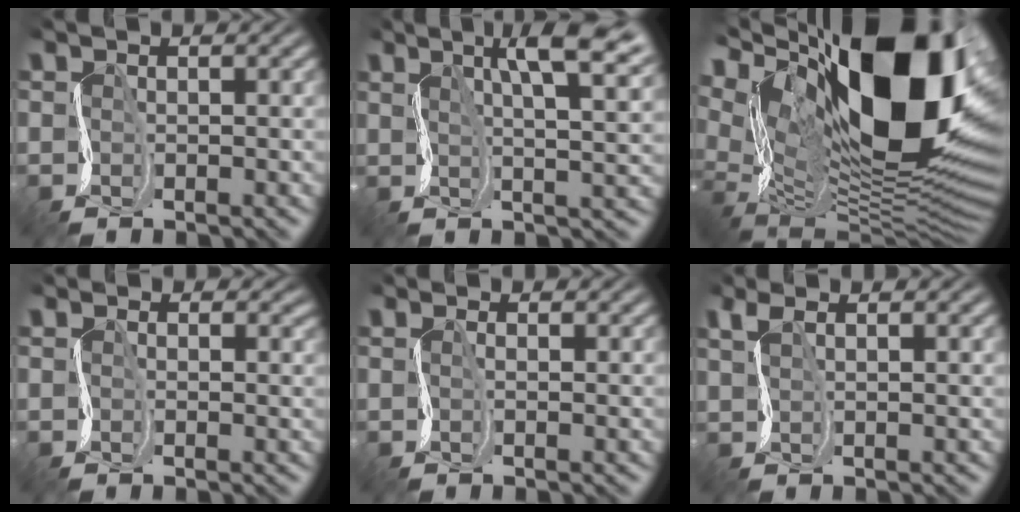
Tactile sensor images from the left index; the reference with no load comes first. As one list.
[{"total": 7.6, "force": [3.9, 2.4, 6.1], "torque": [-0.077, 0.017, 0.057]}, {"total": 20.4, "force": [7.7, 9.3, 16.4], "torque": [-0.273, 0.046, 0.136]}, {"total": 1.5, "force": [0.8, 1.2, -0.3], "torque": [0.018, 0.005, 0.011]}, {"total": 0.9, "force": [0.7, 0.5, -0.3], "torque": [0.011, 0.004, 0.006]}, {"total": 2.3, "force": [1.9, 1.0, 0.9], "torque": [-0.009, 0.013, 0.032]}]